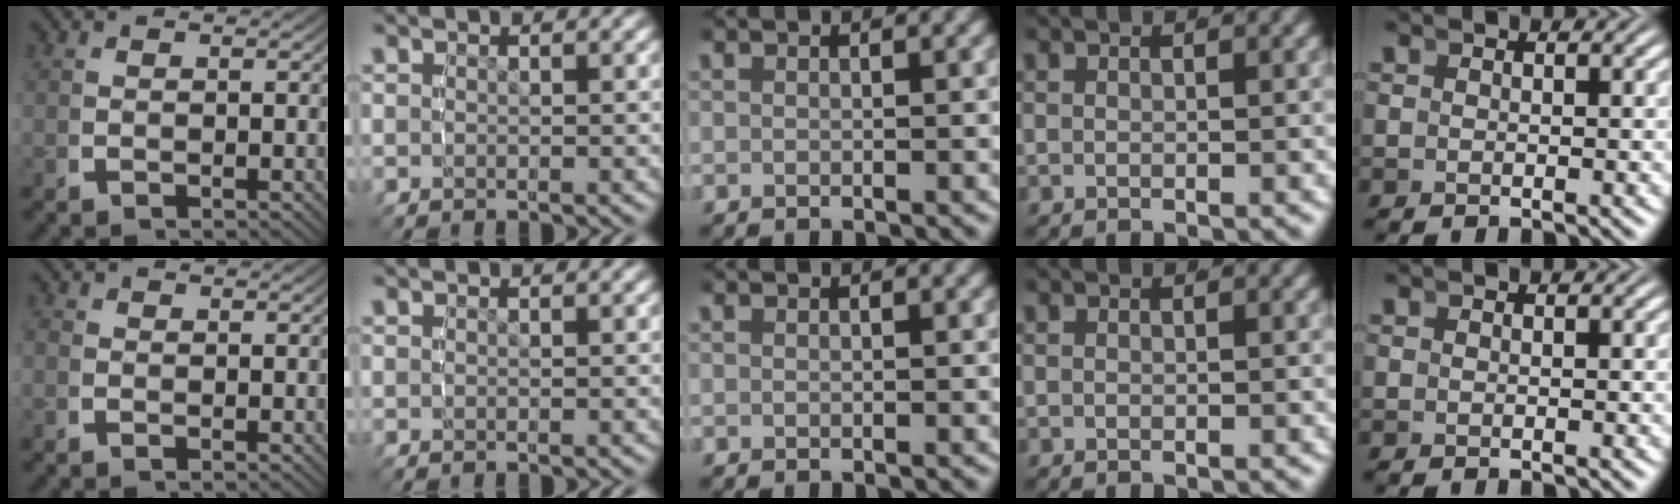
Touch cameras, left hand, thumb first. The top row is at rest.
{"thumb": {"total": 0.9, "force": [-0.3, 0.8, 0.1], "torque": [-0.002, -0.004, -0.010]}}